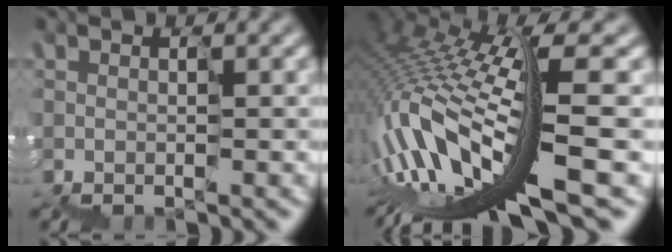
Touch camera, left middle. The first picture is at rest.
{"total": 12.4, "force": [-1.3, 3.1, 12.0], "torque": [-0.264, 0.025, 0.001]}